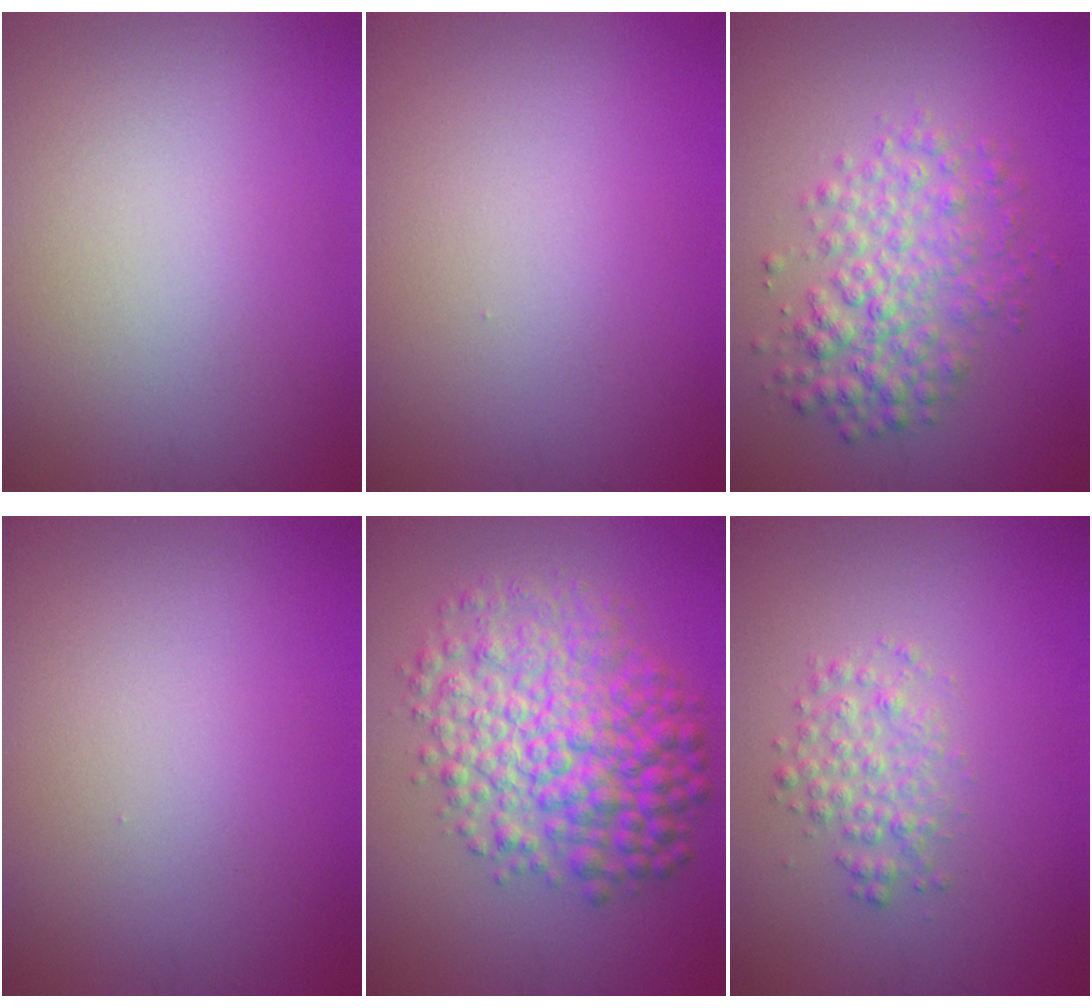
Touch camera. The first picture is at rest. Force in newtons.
{"total": 0.0}
{"total": 4.8, "press": 4.8, "slide": 0.0}
{"total": 0.0}
{"total": 8.4, "press": 8.4, "slide": 0.1}
{"total": 2.5, "press": 2.5, "slide": 0.1}